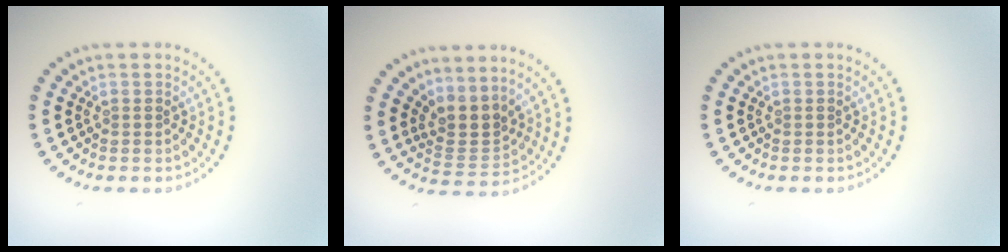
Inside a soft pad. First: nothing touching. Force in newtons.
{"total": 3.0, "press": 2.1, "slide": 2.1}
{"total": 0.0}